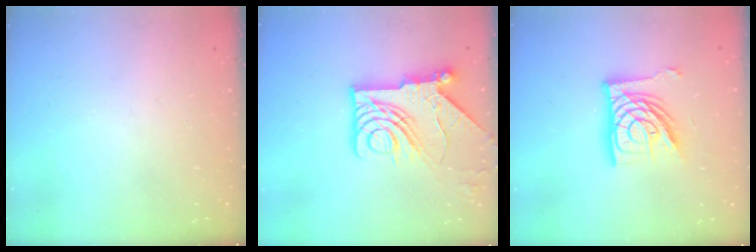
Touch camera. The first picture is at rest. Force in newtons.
{"total": 13.8, "press": 13.7, "slide": 1.8}
{"total": 17.3, "press": 17.3, "slide": 1.7}